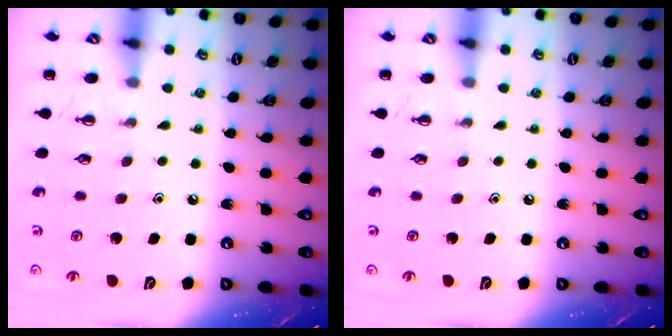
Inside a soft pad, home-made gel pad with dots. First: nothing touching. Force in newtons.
{"total": 0.0}